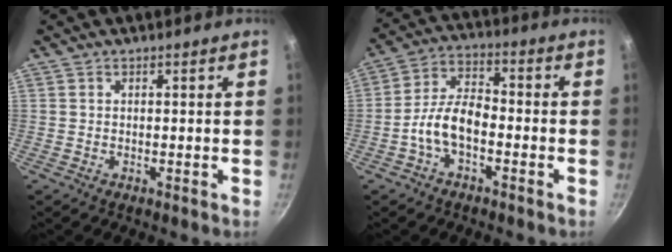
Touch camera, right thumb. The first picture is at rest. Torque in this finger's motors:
{"motor_torque": [1.63, 1.53, 1.31, -0.61, 0.13]}